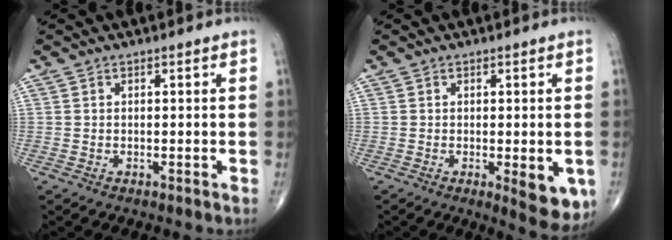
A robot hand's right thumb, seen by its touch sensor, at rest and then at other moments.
{"total": 7.3, "force": [-1.9, 2.6, 6.6], "torque": [-0.069, -0.014, -0.019]}